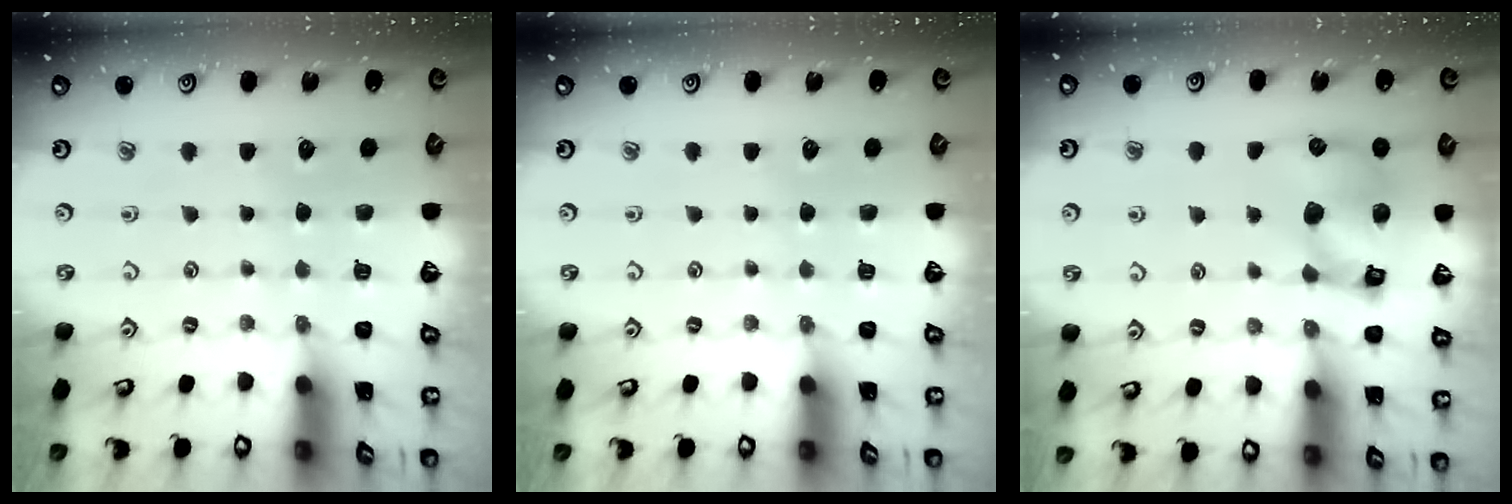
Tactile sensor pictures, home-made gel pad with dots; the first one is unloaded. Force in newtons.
{"total": 0.0}
{"total": 12.2, "press": 12.1, "slide": 1.8}